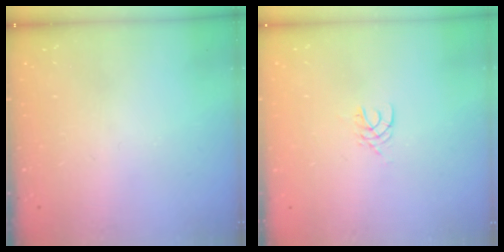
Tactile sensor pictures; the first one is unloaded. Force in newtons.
{"total": 2.5, "press": 2.5, "slide": 0.4}